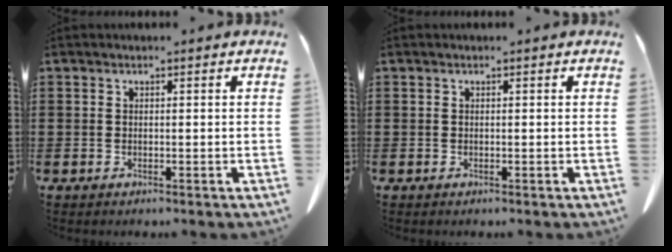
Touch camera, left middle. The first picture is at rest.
{"total": 0.0}